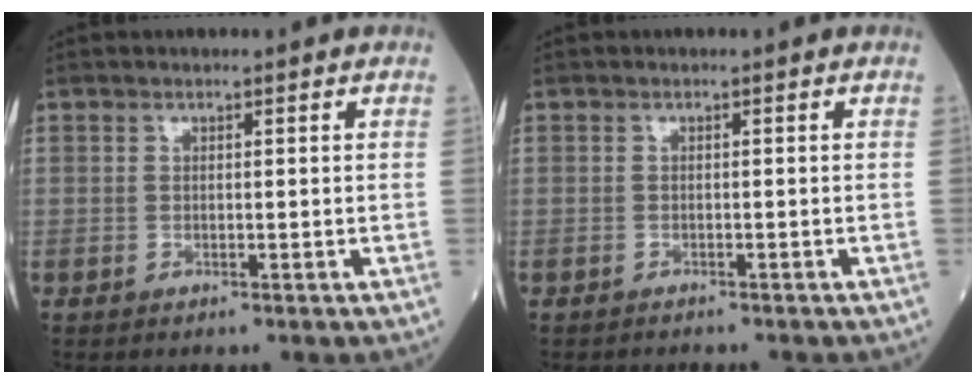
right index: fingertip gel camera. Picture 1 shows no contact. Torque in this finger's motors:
{"motor_torque": [0.02, -0.09, -0.07, -0.02]}